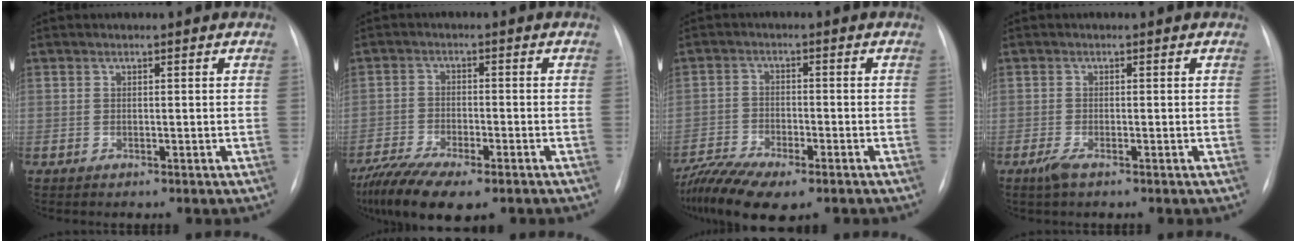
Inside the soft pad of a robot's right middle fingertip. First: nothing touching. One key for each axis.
{"total": 12.4, "fx": -9.1, "fy": 3.4, "fz": 7.6, "tx": -0.144, "ty": -0.017, "tz": -0.150}
{"total": 10.7, "fx": -8.2, "fy": 2.8, "fz": 6.3, "tx": -0.120, "ty": -0.011, "tz": -0.139}
{"total": 1.9, "fx": -1.2, "fy": 0.4, "fz": 1.4, "tx": -0.037, "ty": -0.005, "tz": -0.026}